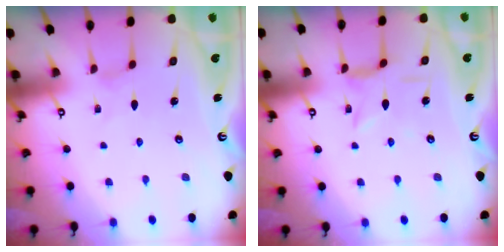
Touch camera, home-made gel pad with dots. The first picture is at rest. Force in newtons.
{"total": 1.0, "press": 0.9, "slide": 0.4}